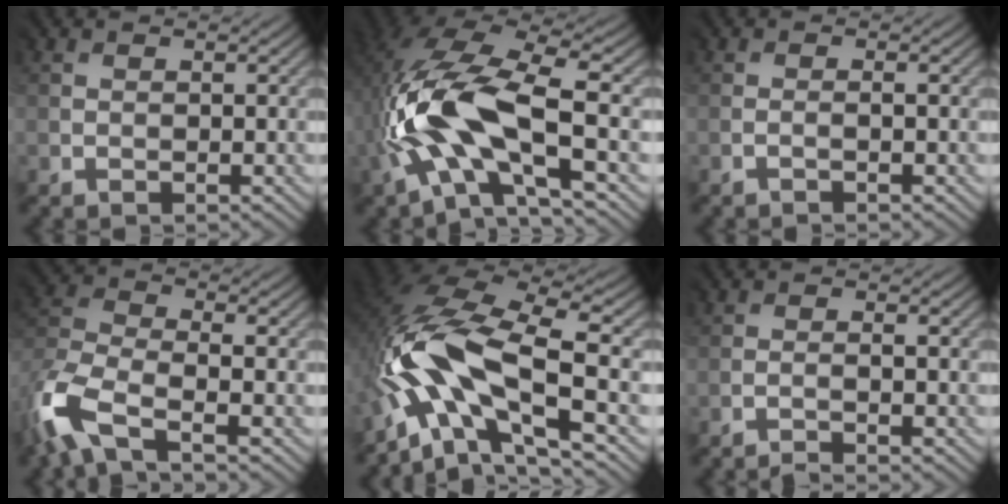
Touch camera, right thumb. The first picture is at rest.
{"total": 12.7, "force": [-2.1, 5.0, 11.5], "torque": [-0.259, 0.009, -0.042]}
{"total": 0.7, "force": [-0.6, -0.4, 0.1], "torque": [0.000, 0.004, -0.013]}
{"total": 8.2, "force": [-4.6, 4.0, 5.5], "torque": [-0.135, -0.008, -0.105]}
{"total": 13.9, "force": [-3.7, 6.2, 11.9], "torque": [-0.252, 0.005, -0.072]}
{"total": 1.6, "force": [-1.5, -0.4, 0.5], "torque": [-0.001, 0.006, -0.034]}